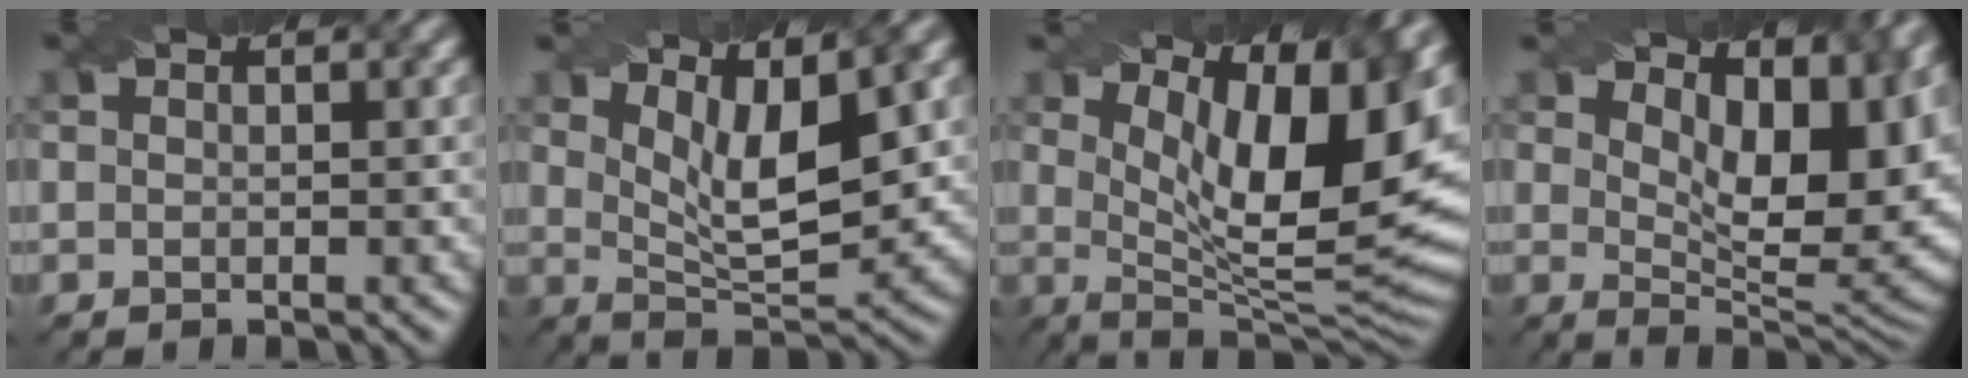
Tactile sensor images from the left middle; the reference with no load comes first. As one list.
[{"total": 6.9, "force": [3.2, 2.2, 5.7], "torque": [-0.097, -0.007, 0.055]}, {"total": 13.9, "force": [5.1, 4.5, 12.2], "torque": [-0.168, -0.005, 0.087]}, {"total": 10.9, "force": [4.9, 4.6, 8.6], "torque": [-0.115, 0.003, 0.075]}]